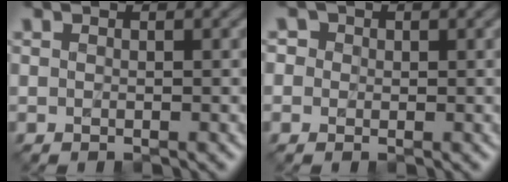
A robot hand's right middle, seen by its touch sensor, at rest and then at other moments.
{"total": 2.0, "force": [0.8, 1.7, 0.7], "torque": [-0.004, 0.009, -0.005]}